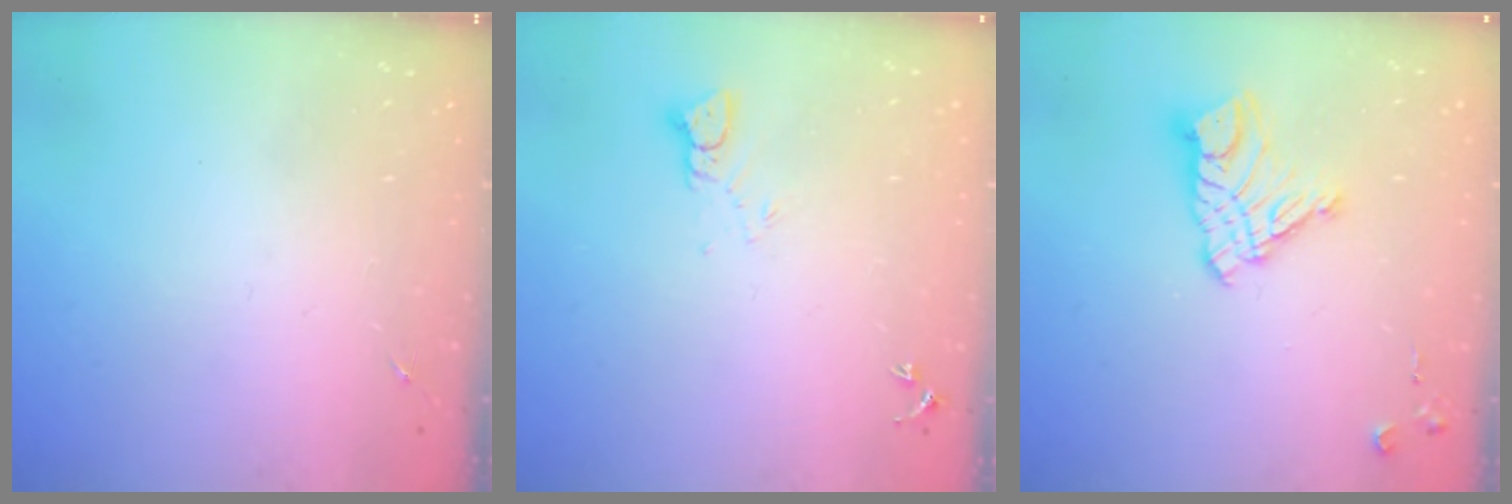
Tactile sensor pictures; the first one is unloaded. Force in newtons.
{"total": 3.5, "press": 3.5, "slide": 0.3}
{"total": 11.6, "press": 11.6, "slide": 1.0}